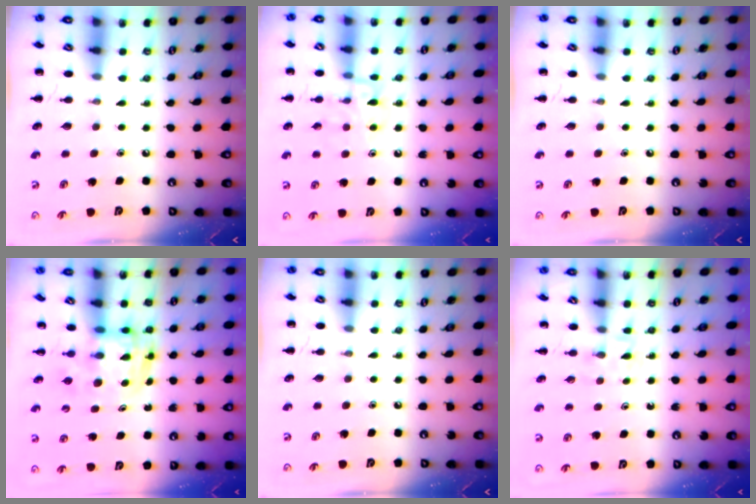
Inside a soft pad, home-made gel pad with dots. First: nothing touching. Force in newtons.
{"total": 10.7, "press": 10.7, "slide": 1.0}
{"total": 0.0}
{"total": 3.6, "press": 3.6, "slide": 0.7}
{"total": 0.0}
{"total": 3.4, "press": 3.2, "slide": 1.2}